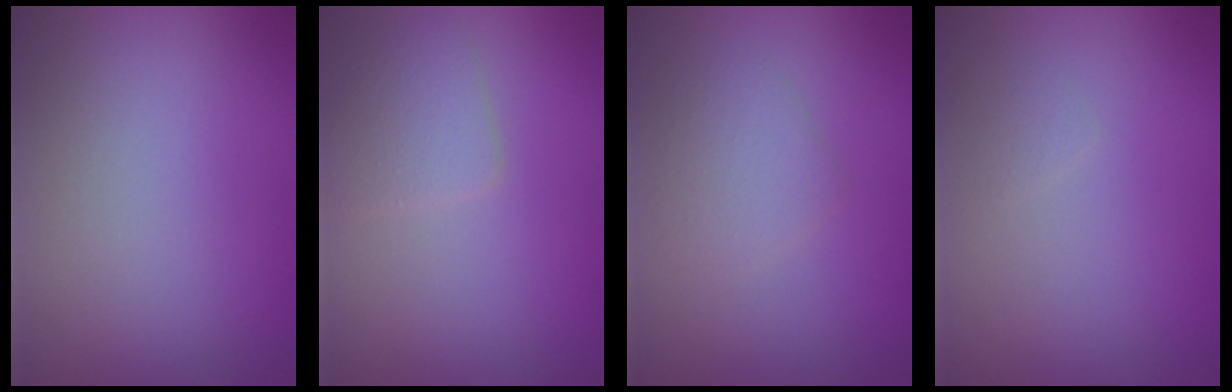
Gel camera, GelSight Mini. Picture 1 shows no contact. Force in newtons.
{"total": 2.5, "press": 2.5, "slide": 0.1}
{"total": 2.2, "press": 2.2, "slide": 0.1}
{"total": 0.6, "press": 0.6, "slide": 0.0}